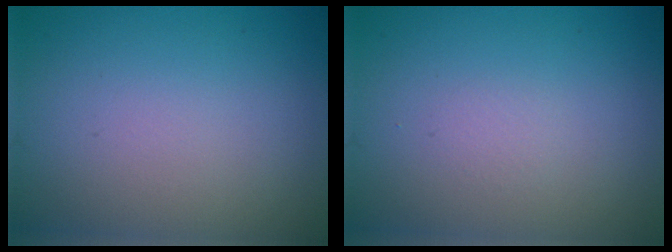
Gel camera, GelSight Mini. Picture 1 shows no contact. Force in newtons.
{"total": 0.5, "press": 0.5, "slide": 0.1}